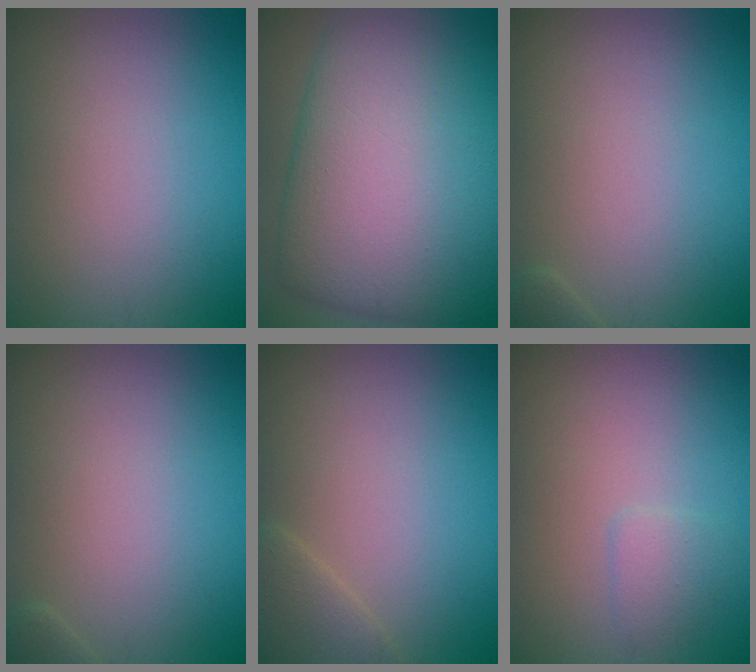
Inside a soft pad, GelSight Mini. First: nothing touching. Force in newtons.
{"total": 15.7, "press": 15.7, "slide": 0.7}
{"total": 0.7, "press": 0.7, "slide": 0.1}
{"total": 0.7, "press": 0.7, "slide": 0.1}
{"total": 2.0, "press": 2.0, "slide": 0.2}
{"total": 1.4, "press": 1.4, "slide": 0.1}